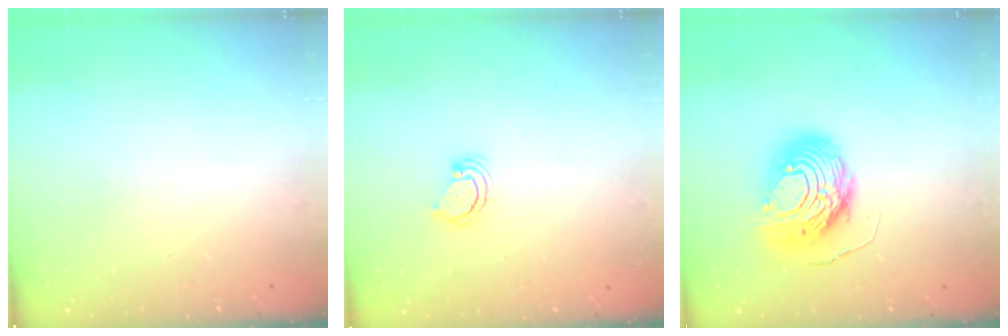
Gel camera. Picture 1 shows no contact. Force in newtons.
{"total": 3.3, "press": 3.3, "slide": 0.4}
{"total": 12.9, "press": 12.8, "slide": 1.3}